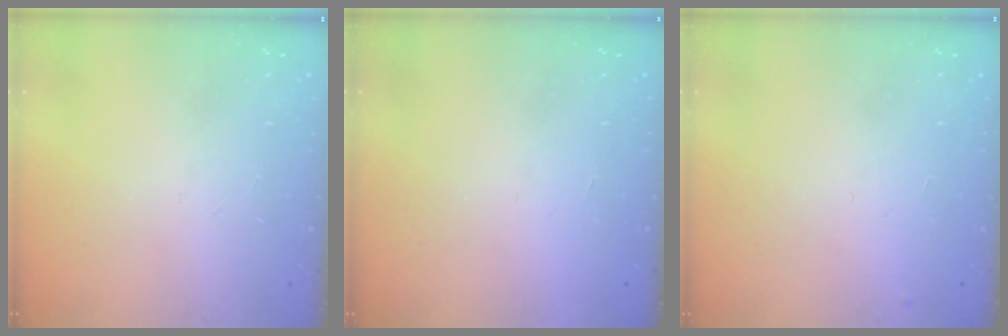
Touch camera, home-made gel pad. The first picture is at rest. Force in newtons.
{"total": 1.5, "press": 1.5, "slide": 0.1}
{"total": 3.2, "press": 3.2, "slide": 0.4}